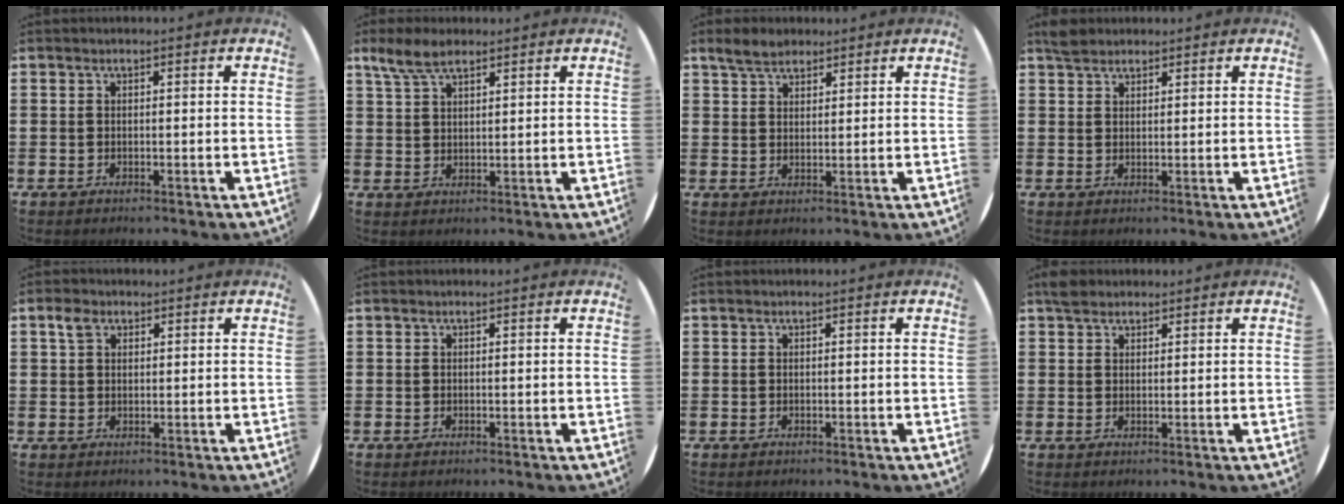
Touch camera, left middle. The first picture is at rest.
{"total": 5.1, "force": [3.8, 1.9, 2.8], "torque": [-0.056, -0.003, 0.070]}
{"total": 3.7, "force": [3.1, 1.5, 1.2], "torque": [-0.021, -0.001, 0.059]}
{"total": 2.1, "force": [2.0, 0.8, 0.3], "torque": [-0.003, 0.001, 0.037]}
{"total": 2.3, "force": [1.4, 1.5, 1.0], "torque": [-0.015, 0.001, 0.025]}
{"total": 0.0}
{"total": 0.0}
{"total": 2.0, "force": [1.8, 0.9, 0.4], "torque": [-0.005, 0.001, 0.034]}